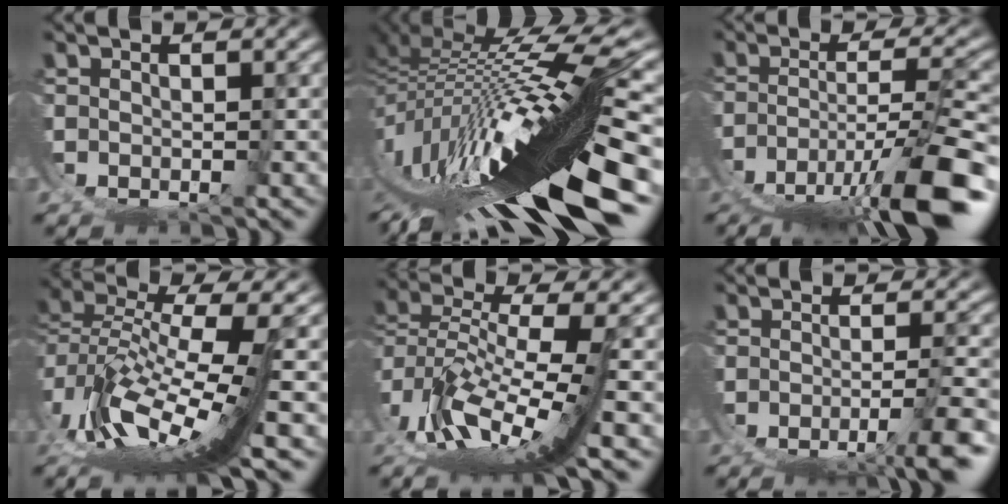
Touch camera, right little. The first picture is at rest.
{"total": 17.9, "force": [-2.4, 5.7, 16.8], "torque": [-0.268, 0.015, -0.023]}
{"total": 7.5, "force": [-3.1, 1.7, 6.6], "torque": [-0.116, -0.023, -0.022]}
{"total": 6.6, "force": [-0.6, 1.3, 6.4], "torque": [-0.120, -0.007, -0.003]}
{"total": 6.1, "force": [-0.2, 1.3, 6.0], "torque": [-0.114, -0.003, 0.003]}
{"total": 5.8, "force": [-3.4, 1.3, 4.5], "torque": [-0.062, -0.014, -0.035]}